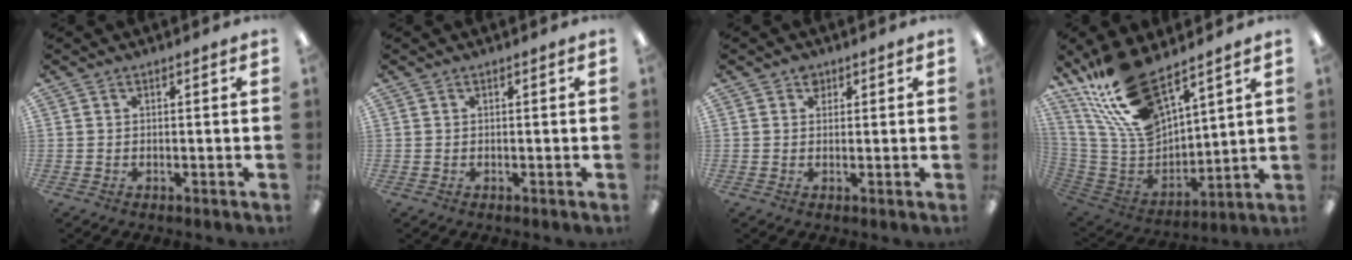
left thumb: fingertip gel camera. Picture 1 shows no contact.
{"total": 0.0}
{"total": 1.9, "force": [1.3, 1.4, 0.5], "torque": [-0.003, -0.001, 0.022]}
{"total": 20.5, "force": [15.1, 8.2, 11.2], "torque": [-0.251, -0.081, 0.273]}